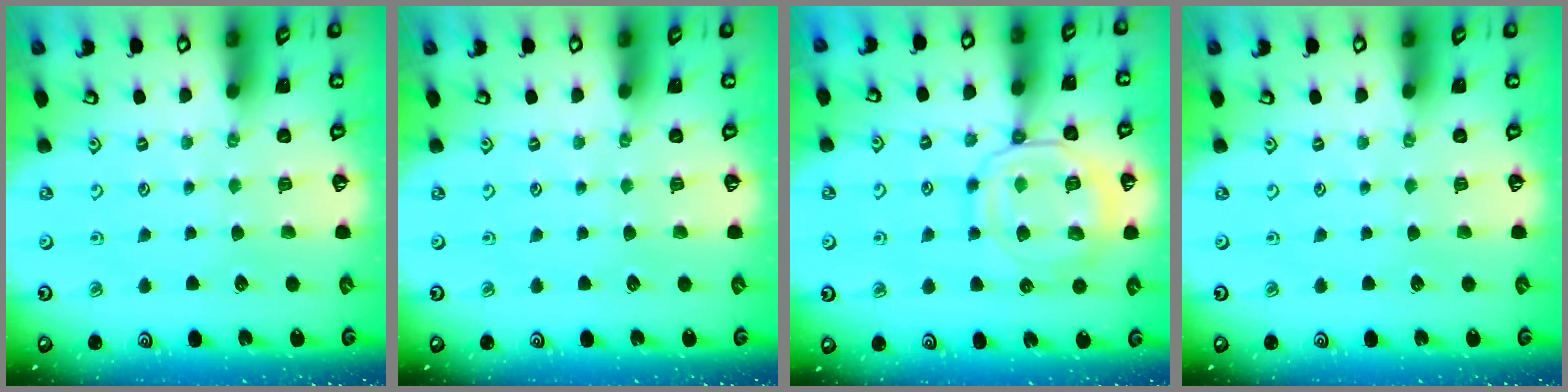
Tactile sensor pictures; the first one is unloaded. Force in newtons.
{"total": 0.0}
{"total": 13.5, "press": 13.4, "slide": 1.3}
{"total": 0.0}